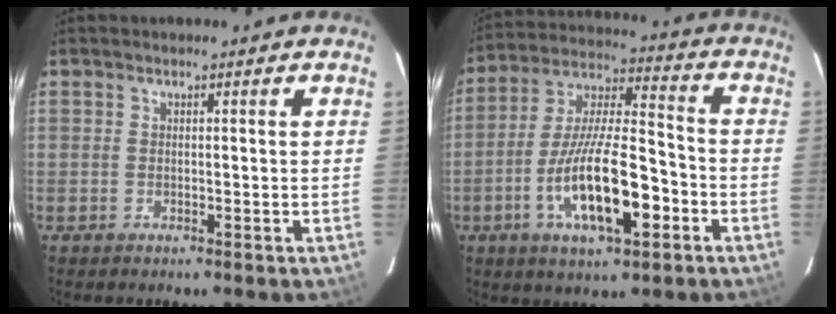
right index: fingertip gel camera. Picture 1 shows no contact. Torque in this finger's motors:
{"motor_torque": [1.28, -0.85, 1.06, 0.21]}